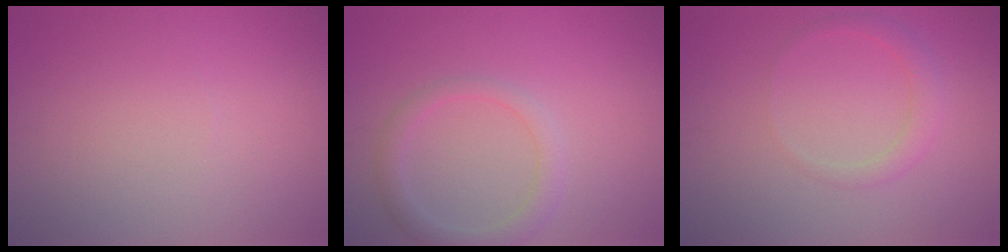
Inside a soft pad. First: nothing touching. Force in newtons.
{"total": 2.6, "press": 2.6, "slide": 0.3}
{"total": 1.8, "press": 1.8, "slide": 0.1}